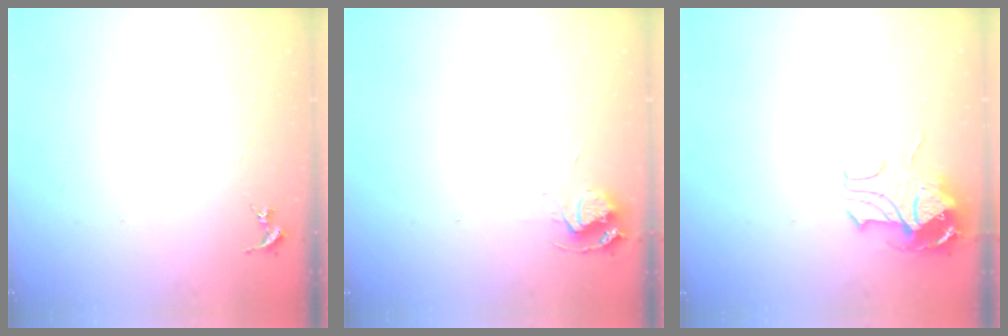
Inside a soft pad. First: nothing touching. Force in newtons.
{"total": 5.8, "press": 5.8, "slide": 0.6}
{"total": 10.1, "press": 10.1, "slide": 0.8}